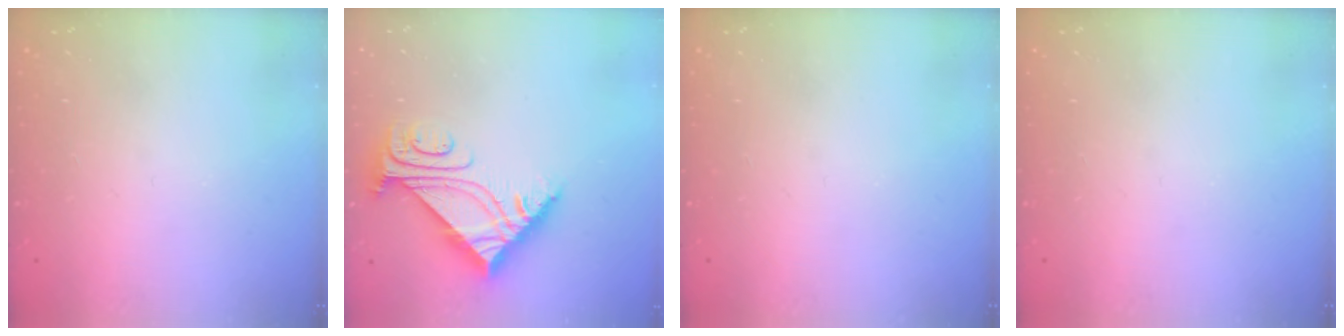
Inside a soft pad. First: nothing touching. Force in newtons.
{"total": 8.3, "press": 8.3, "slide": 0.7}
{"total": 0.0}
{"total": 0.0}